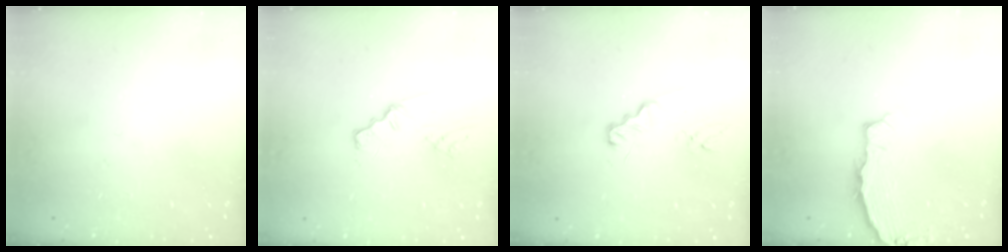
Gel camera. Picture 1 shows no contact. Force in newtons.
{"total": 1.2, "press": 1.2, "slide": 0.2}
{"total": 1.9, "press": 1.9, "slide": 0.2}
{"total": 3.8, "press": 3.8, "slide": 0.4}